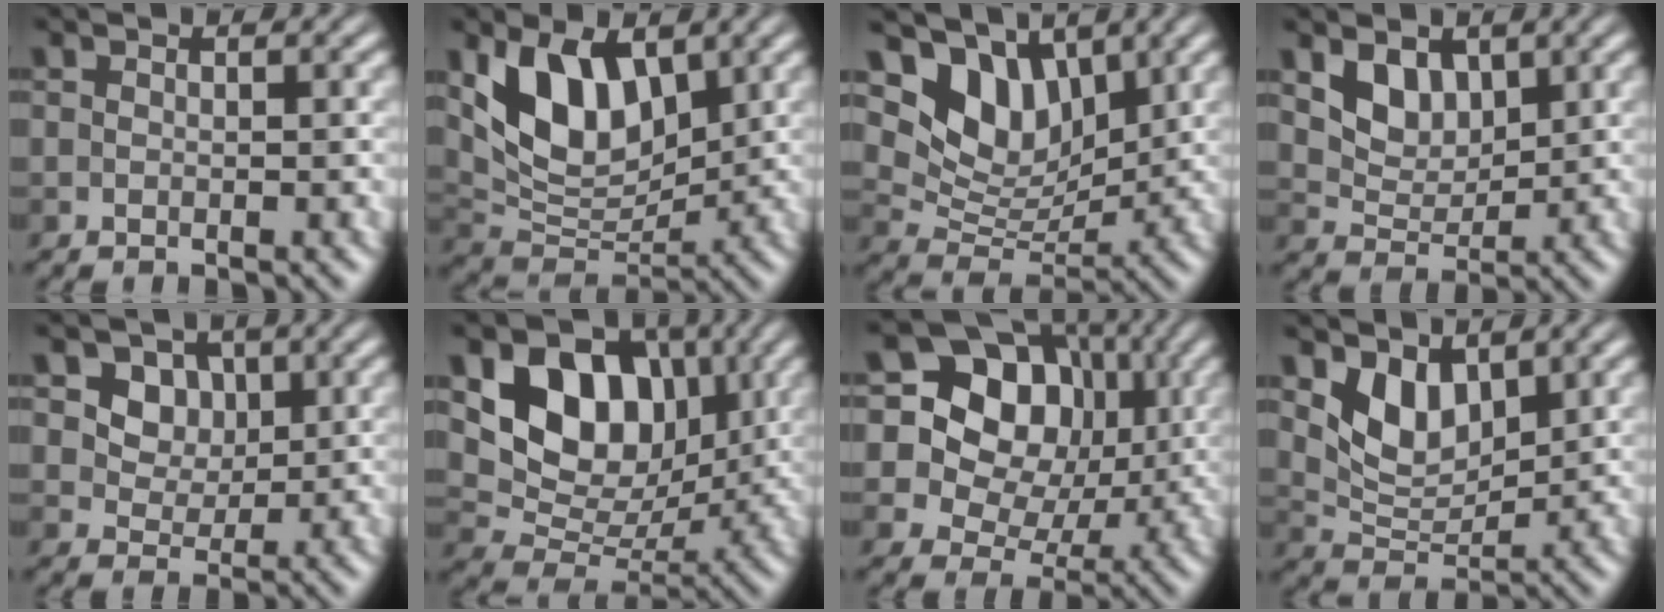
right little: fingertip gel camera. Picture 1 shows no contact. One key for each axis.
{"total": 6.8, "fx": 2.4, "fy": 4.1, "fz": 4.9, "tx": -0.099, "ty": -0.014, "tz": 0.042}
{"total": 7.0, "fx": 3.7, "fy": 4.5, "fz": 3.8, "tx": -0.070, "ty": -0.005, "tz": 0.067}
{"total": 3.2, "fx": 1.5, "fy": 2.2, "fz": 1.8, "tx": -0.046, "ty": -0.014, "tz": 0.022}
{"total": 3.2, "fx": 0.8, "fy": 2.7, "fz": 1.4, "tx": -0.029, "ty": -0.011, "tz": 0.011}
{"total": 9.5, "fx": 2.9, "fy": 7.0, "fz": 5.6, "tx": -0.097, "ty": -0.007, "tz": 0.049}
{"total": 13.3, "fx": 4.2, "fy": 10.4, "fz": 7.2, "tx": -0.130, "ty": 0.052, "tz": 0.063}
{"total": 3.6, "fx": 1.9, "fy": 2.3, "fz": 2.1, "tx": -0.049, "ty": -0.018, "tz": 0.031}